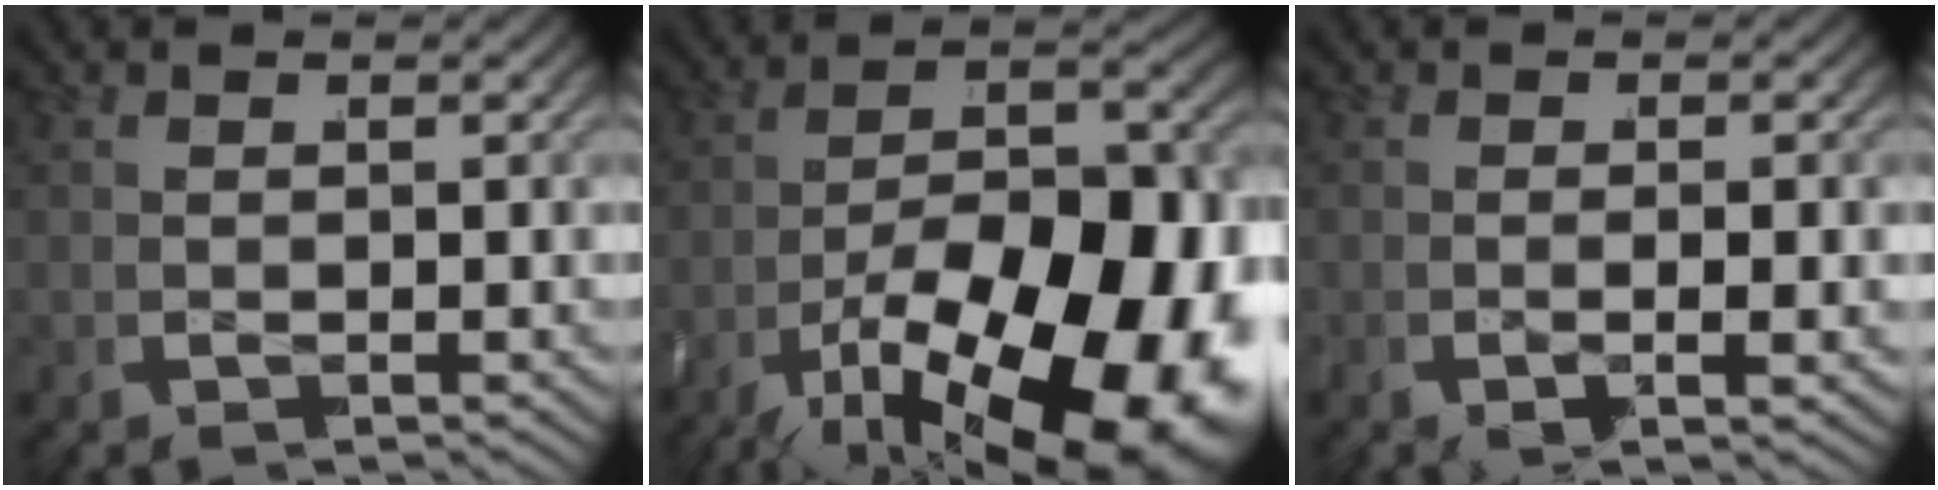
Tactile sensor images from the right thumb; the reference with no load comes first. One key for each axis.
{"total": 22.7, "fx": -5.7, "fy": 13.3, "fz": 17.5, "tx": -0.296, "ty": -0.074, "tz": -0.051}
{"total": 2.4, "fx": -0.8, "fy": 0.7, "fz": 2.1, "tx": -0.043, "ty": -0.005, "tz": -0.016}